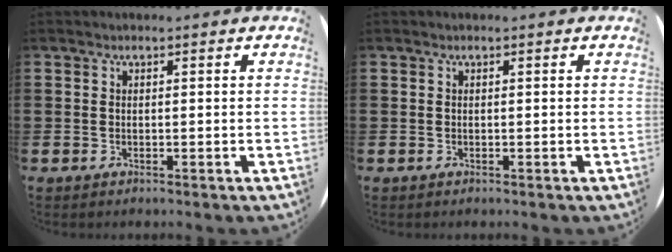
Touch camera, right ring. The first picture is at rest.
{"total": 0.0}